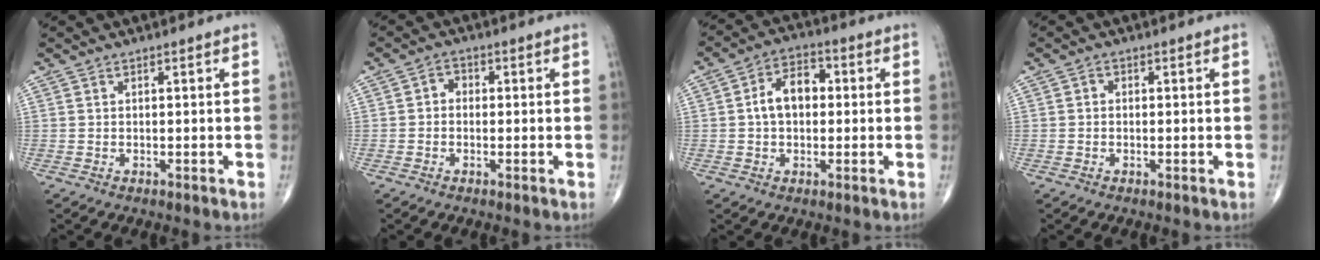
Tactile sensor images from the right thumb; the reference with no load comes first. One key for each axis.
{"total": 2.3, "fx": -0.2, "fy": 1.9, "fz": 1.3, "tx": -0.001, "ty": 0.011, "tz": -0.014}
{"total": 8.1, "fx": 0.5, "fy": 5.5, "fz": 5.9, "tx": -0.085, "ty": 0.024, "tz": 0.000}
{"total": 0.9, "fx": -0.1, "fy": 0.8, "fz": 0.4, "tx": 0.003, "ty": 0.003, "tz": -0.007}